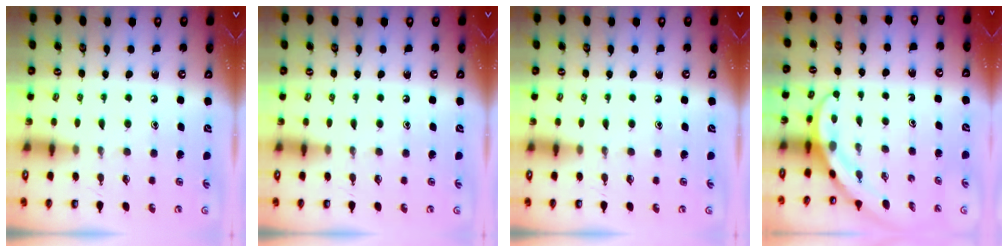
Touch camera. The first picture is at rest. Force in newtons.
{"total": 0.0}
{"total": 0.0}
{"total": 3.1, "press": 3.1, "slide": 0.1}